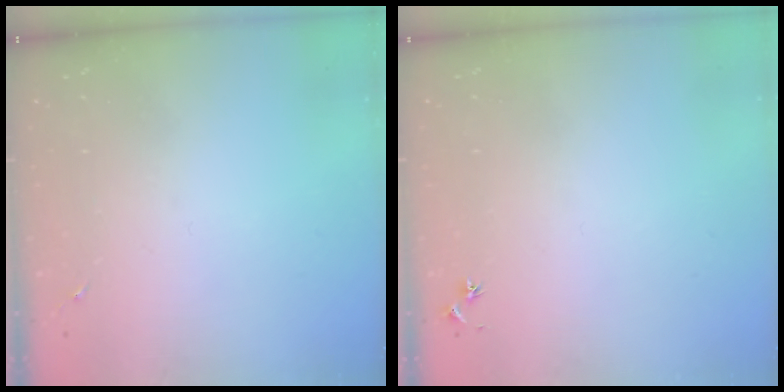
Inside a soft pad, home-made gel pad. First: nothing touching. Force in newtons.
{"total": 2.5, "press": 2.5, "slide": 0.3}